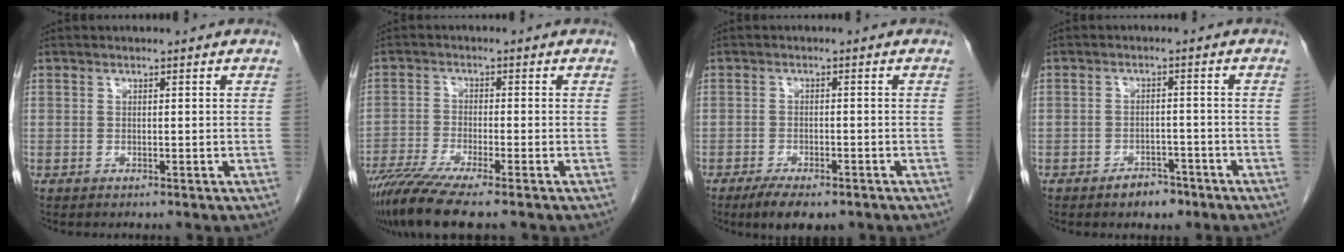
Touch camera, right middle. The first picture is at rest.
{"total": 8.3, "force": [-6.4, -0.1, 5.3], "torque": [-0.091, -0.022, -0.110]}
{"total": 6.0, "force": [-4.3, 2.0, 3.6], "torque": [-0.055, -0.007, -0.065]}
{"total": 3.5, "force": [-2.5, 1.9, 1.5], "torque": [-0.020, 0.005, -0.031]}